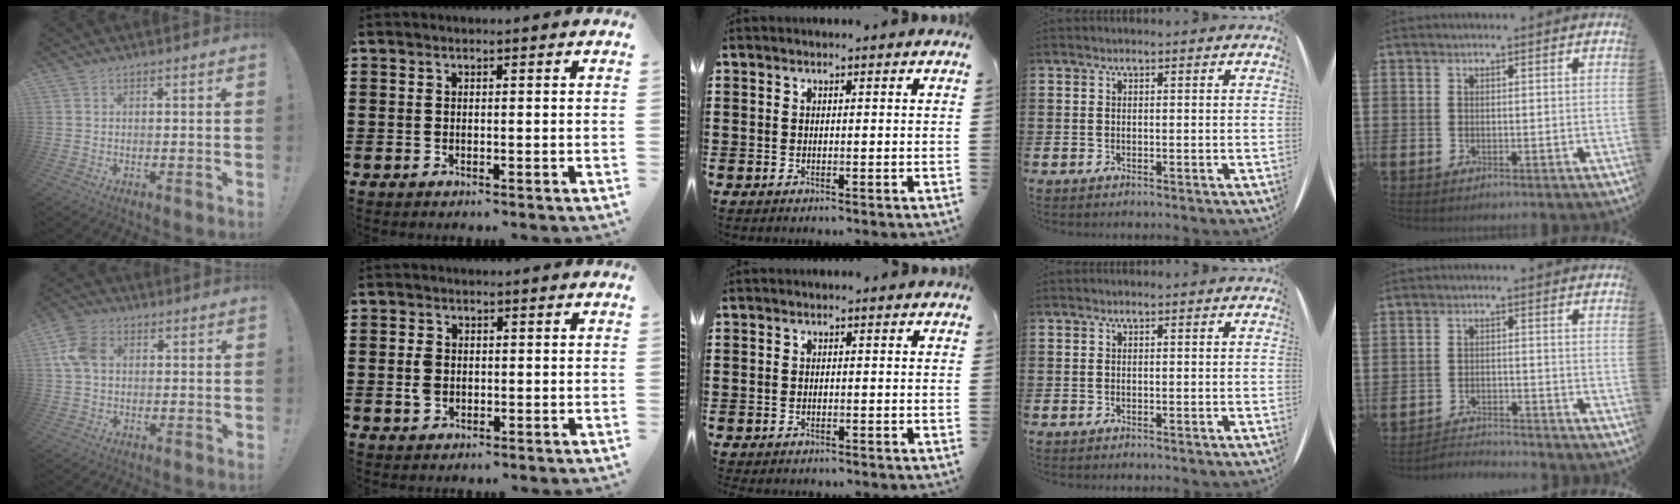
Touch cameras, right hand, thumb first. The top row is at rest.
{"thumb": {"total": 8.9, "force": [1.5, 6.4, 6.0], "torque": [-0.121, 0.013, 0.030]}, "index": {"total": 2.4, "force": [-0.2, 1.7, 1.7], "torque": [-0.042, 0.003, -0.007]}, "middle": {"total": 0.6, "force": [-0.6, 0.2, 0.1], "torque": [-0.003, -0.001, -0.013]}, "little": {"total": 2.7, "force": [-2.7, 0.0, -0.1], "torque": [-0.005, 0.002, -0.058]}}